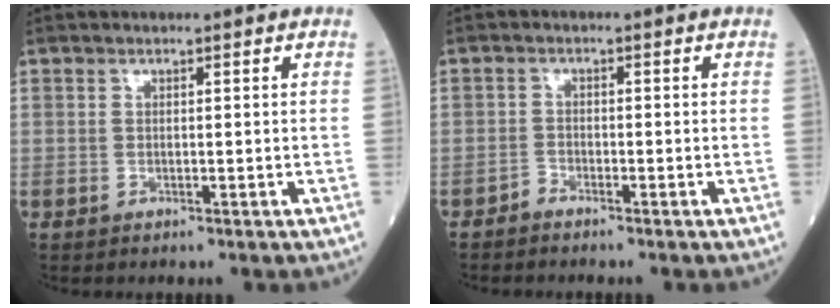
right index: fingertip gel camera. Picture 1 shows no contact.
{"total": 1.0, "force": [-1.0, 0.2, 0.1], "torque": [-0.001, -0.001, -0.021]}